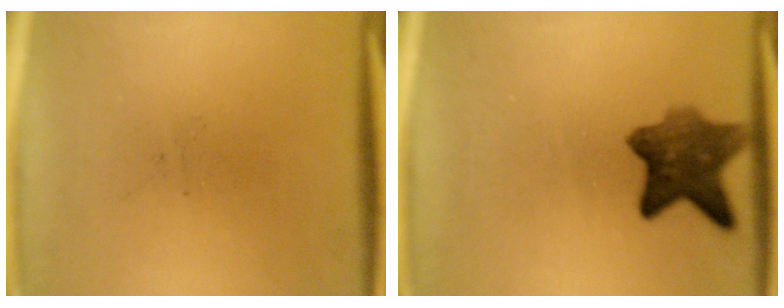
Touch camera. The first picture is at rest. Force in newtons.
{"total": 7.4}